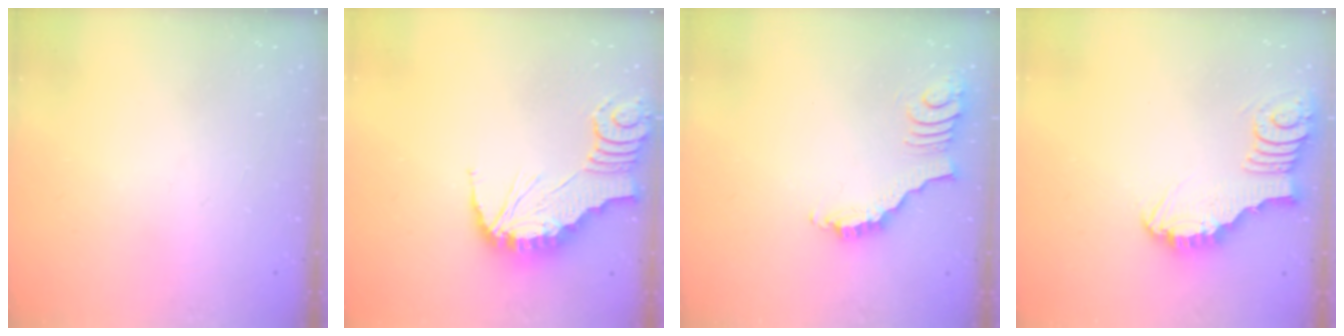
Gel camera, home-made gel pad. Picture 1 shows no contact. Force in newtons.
{"total": 2.2, "press": 2.2, "slide": 0.2}
{"total": 3.8, "press": 3.7, "slide": 0.5}
{"total": 3.6, "press": 3.6, "slide": 0.3}